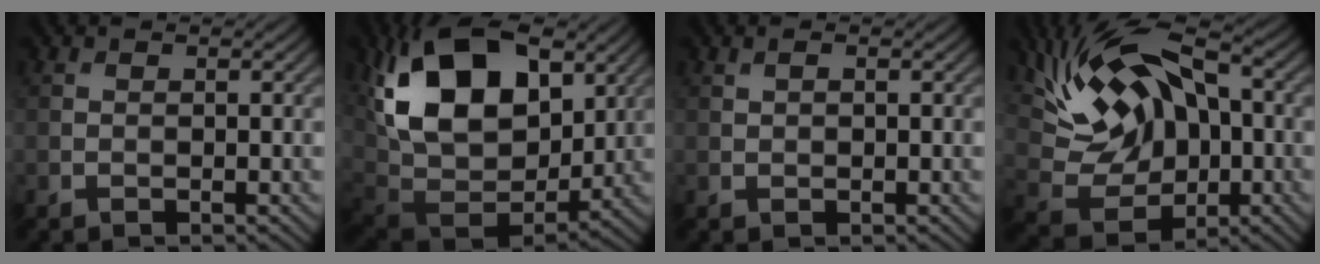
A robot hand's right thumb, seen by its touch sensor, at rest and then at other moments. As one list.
[{"total": 20.0, "force": [6.8, 13.1, 13.6], "torque": [-0.273, 0.018, 0.140]}, {"total": 0.9, "force": [0.4, 0.4, 0.6], "torque": [-0.015, 0.001, 0.008]}, {"total": 14.3, "force": [3.2, 8.3, 11.2], "torque": [-0.232, 0.011, 0.052]}]